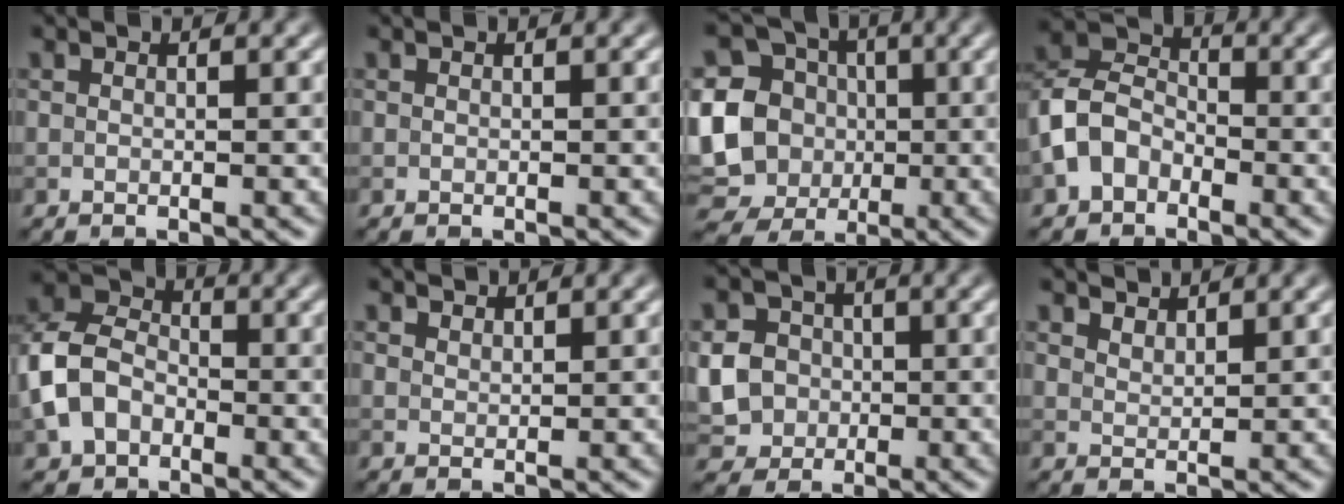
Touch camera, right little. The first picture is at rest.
{"total": 0.0}
{"total": 16.3, "force": [-0.5, 15.1, 6.2], "torque": [-0.176, 0.008, -0.034]}
{"total": 5.1, "force": [-2.2, 3.7, 2.7], "torque": [-0.059, 0.009, -0.057]}
{"total": 7.0, "force": [-2.0, 5.2, 4.2], "torque": [-0.098, 0.005, -0.053]}
{"total": 1.2, "force": [1.2, 0.3, 0.1], "torque": [-0.004, 0.000, 0.021]}
{"total": 6.4, "force": [-0.7, 5.8, 2.5], "torque": [-0.055, 0.014, -0.036]}
{"total": 2.3, "force": [2.2, 0.3, 0.3], "torque": [-0.007, -0.002, 0.042]}